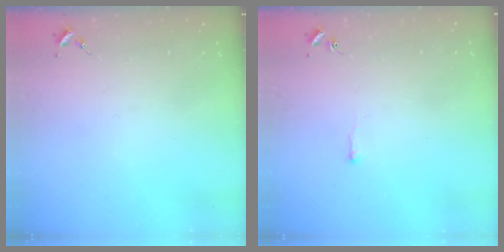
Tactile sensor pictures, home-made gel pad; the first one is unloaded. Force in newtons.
{"total": 2.6, "press": 2.6, "slide": 0.4}